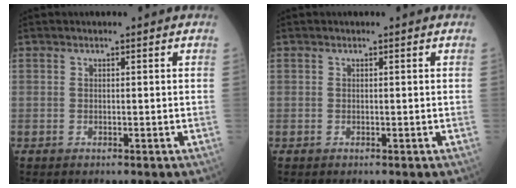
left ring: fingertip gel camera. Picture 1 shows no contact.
{"total": 0.0}